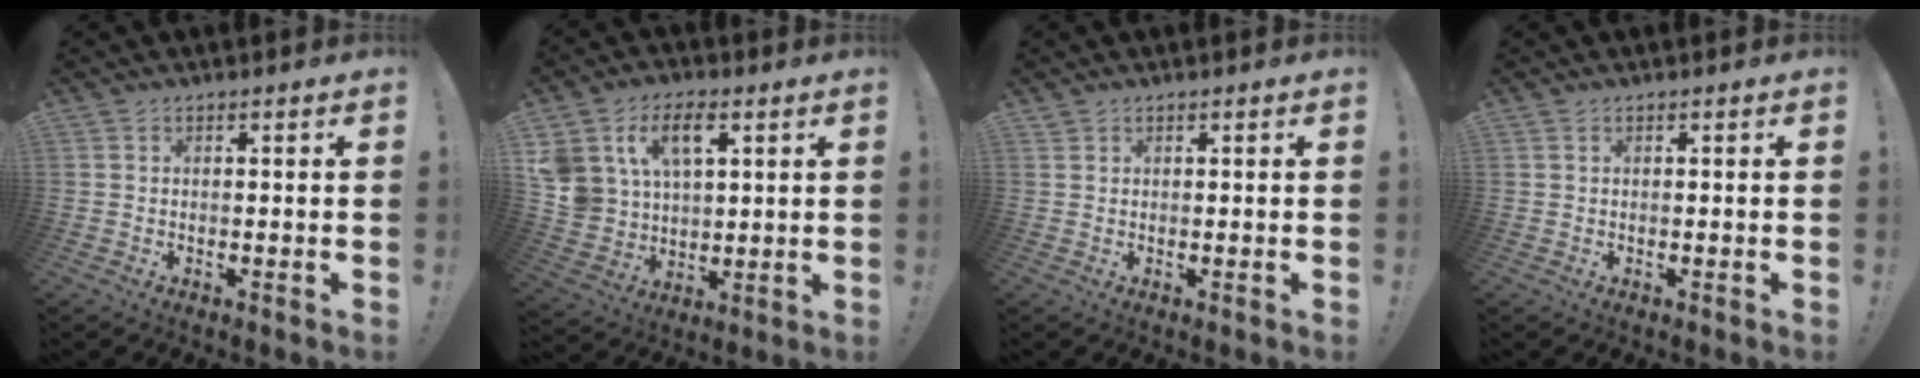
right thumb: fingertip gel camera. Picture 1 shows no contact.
{"total": 13.2, "force": [6.2, 9.2, 7.2], "torque": [-0.129, -0.024, 0.120]}
{"total": 0.8, "force": [0.7, 0.4, 0.2], "torque": [0.005, -0.004, 0.011]}
{"total": 0.0}